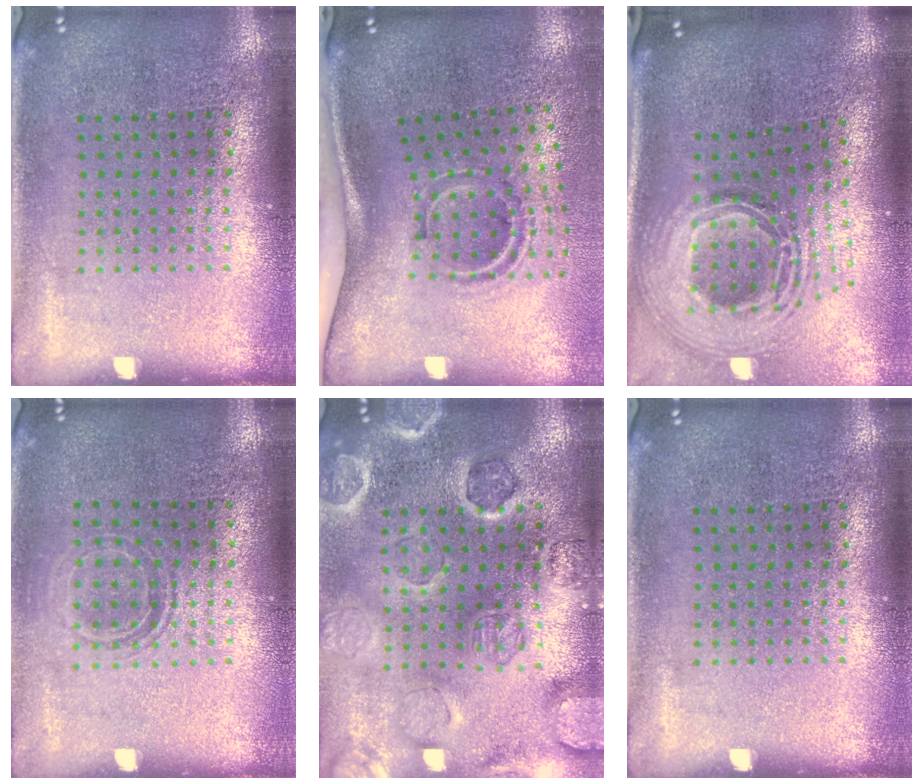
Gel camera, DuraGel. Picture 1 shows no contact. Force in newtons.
{"total": 2.1, "press": 1.2, "slide": 1.8}
{"total": 3.0, "press": 2.0, "slide": 2.2}
{"total": 1.2, "press": 1.1, "slide": 0.6}
{"total": 2.6, "press": 2.6, "slide": 0.2}
{"total": 0.0}